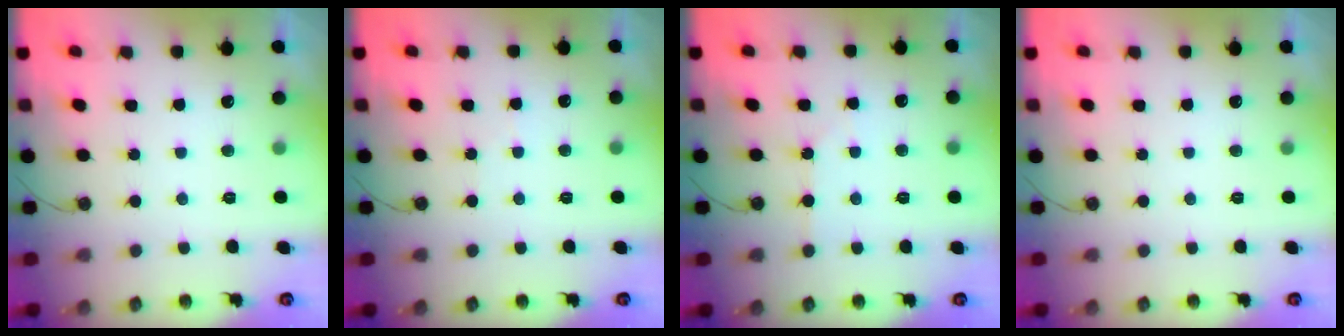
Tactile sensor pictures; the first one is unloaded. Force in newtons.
{"total": 3.2, "press": 3.2, "slide": 0.5}
{"total": 3.9, "press": 3.8, "slide": 0.7}
{"total": 0.0}